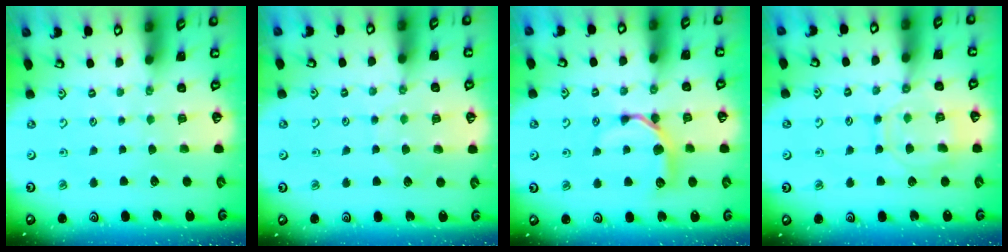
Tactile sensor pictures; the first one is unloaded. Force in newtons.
{"total": 4.6, "press": 4.5, "slide": 0.5}
{"total": 9.2, "press": 9.2, "slide": 0.3}
{"total": 11.7, "press": 11.6, "slide": 1.2}